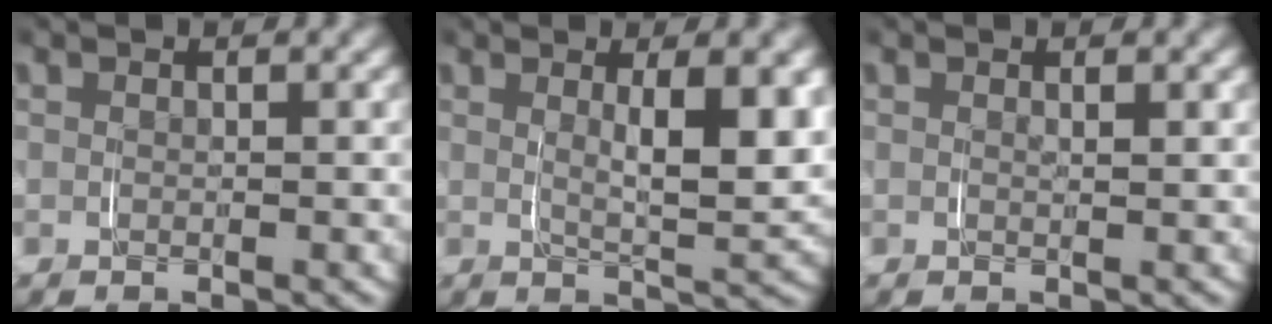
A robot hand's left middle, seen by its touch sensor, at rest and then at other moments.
{"total": 4.4, "force": [1.9, 0.5, 4.0], "torque": [-0.050, 0.006, 0.031]}
{"total": 0.7, "force": [0.5, -0.4, -0.2], "torque": [0.001, 0.000, 0.009]}